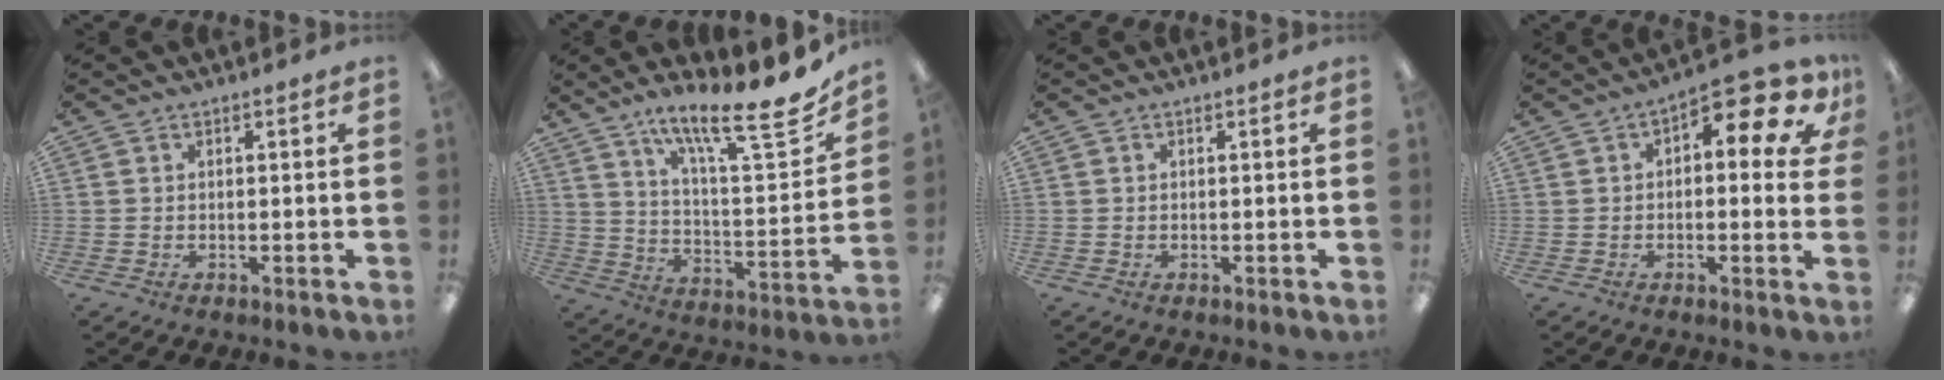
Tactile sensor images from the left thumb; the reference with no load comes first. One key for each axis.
{"total": 19.3, "fx": 14.4, "fy": 4.3, "fz": 12.1, "tx": -0.185, "ty": -0.103, "tz": 0.232}
{"total": 0.0}
{"total": 10.1, "fx": 4.2, "fy": 4.2, "fz": 8.2, "tx": -0.109, "ty": -0.022, "tz": 0.067}